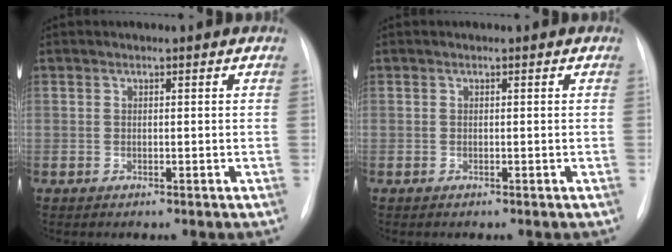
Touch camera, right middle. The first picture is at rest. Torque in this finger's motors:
{"motor_torque": [-0.37, -0.34, 0.02, -0.01]}